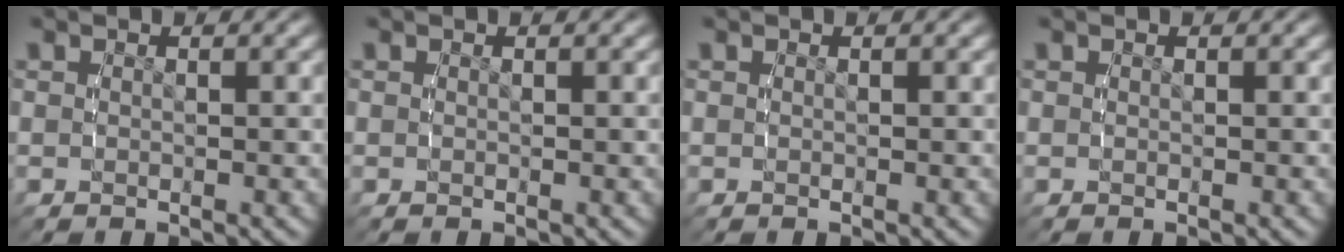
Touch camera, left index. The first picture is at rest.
{"total": 0.0}
{"total": 0.0}
{"total": 0.0}